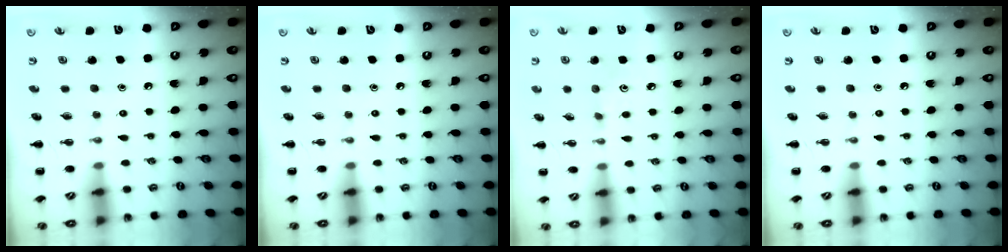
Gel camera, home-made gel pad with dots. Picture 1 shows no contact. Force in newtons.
{"total": 0.0}
{"total": 3.5, "press": 3.3, "slide": 1.0}
{"total": 0.0}